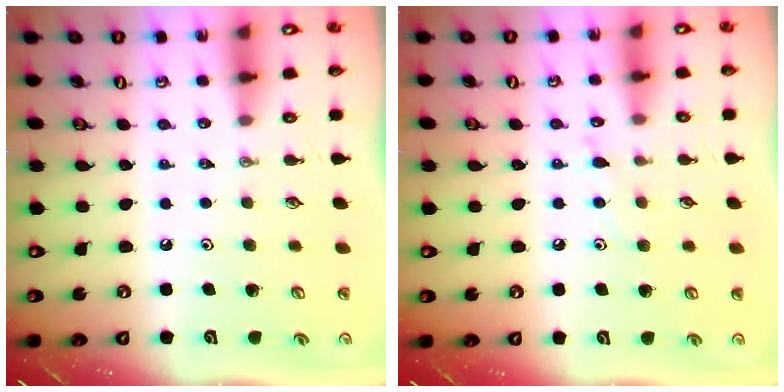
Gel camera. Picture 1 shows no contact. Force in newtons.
{"total": 5.6, "press": 5.6, "slide": 0.2}